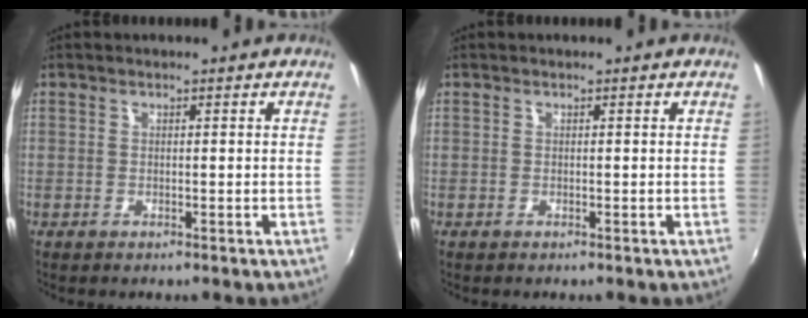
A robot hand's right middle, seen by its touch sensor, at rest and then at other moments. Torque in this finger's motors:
{"motor_torque": [0.05, -0.22, 0.03, 0.00]}